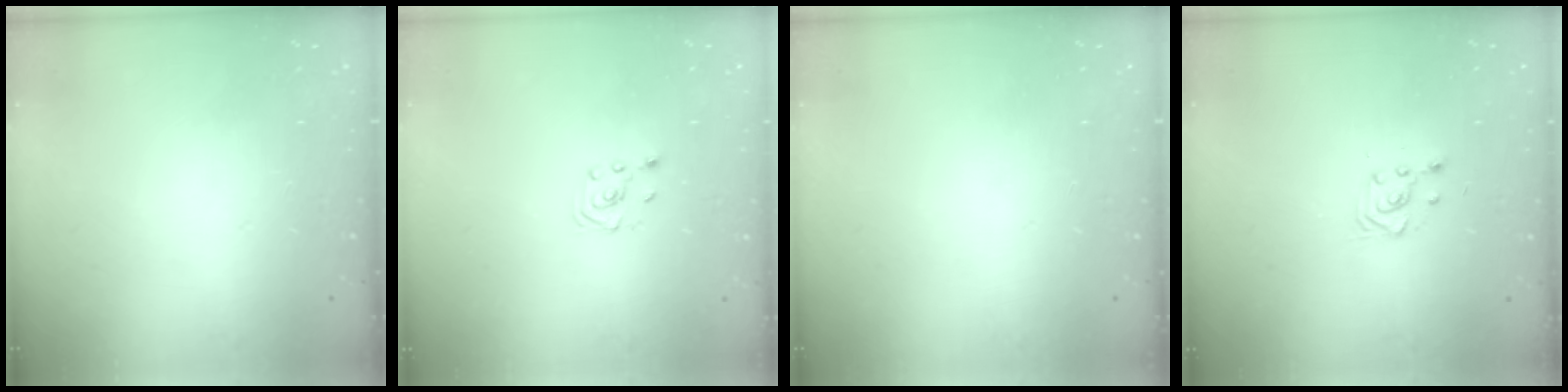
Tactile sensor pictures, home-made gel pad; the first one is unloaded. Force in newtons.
{"total": 1.9, "press": 1.8, "slide": 0.6}
{"total": 0.0}
{"total": 2.8, "press": 2.7, "slide": 0.7}